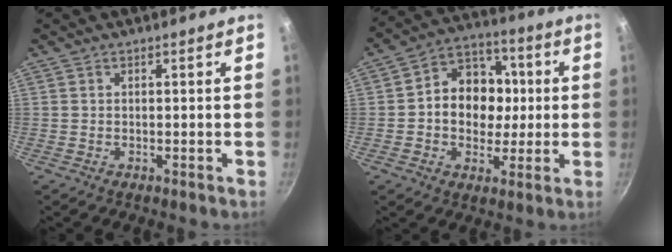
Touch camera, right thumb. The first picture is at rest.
{"total": 13.7, "force": [0.4, 11.1, 8.0], "torque": [-0.080, 0.018, -0.008]}